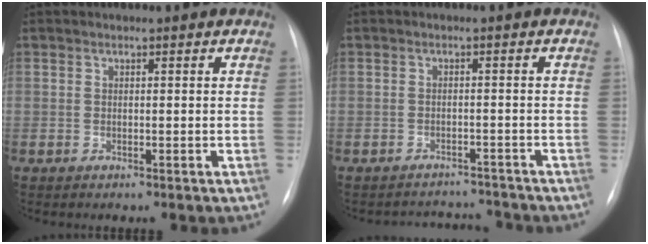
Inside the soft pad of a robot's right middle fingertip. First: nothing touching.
{"total": 4.8, "force": [-4.7, 0.7, -1.0], "torque": [0.012, 0.015, -0.064]}